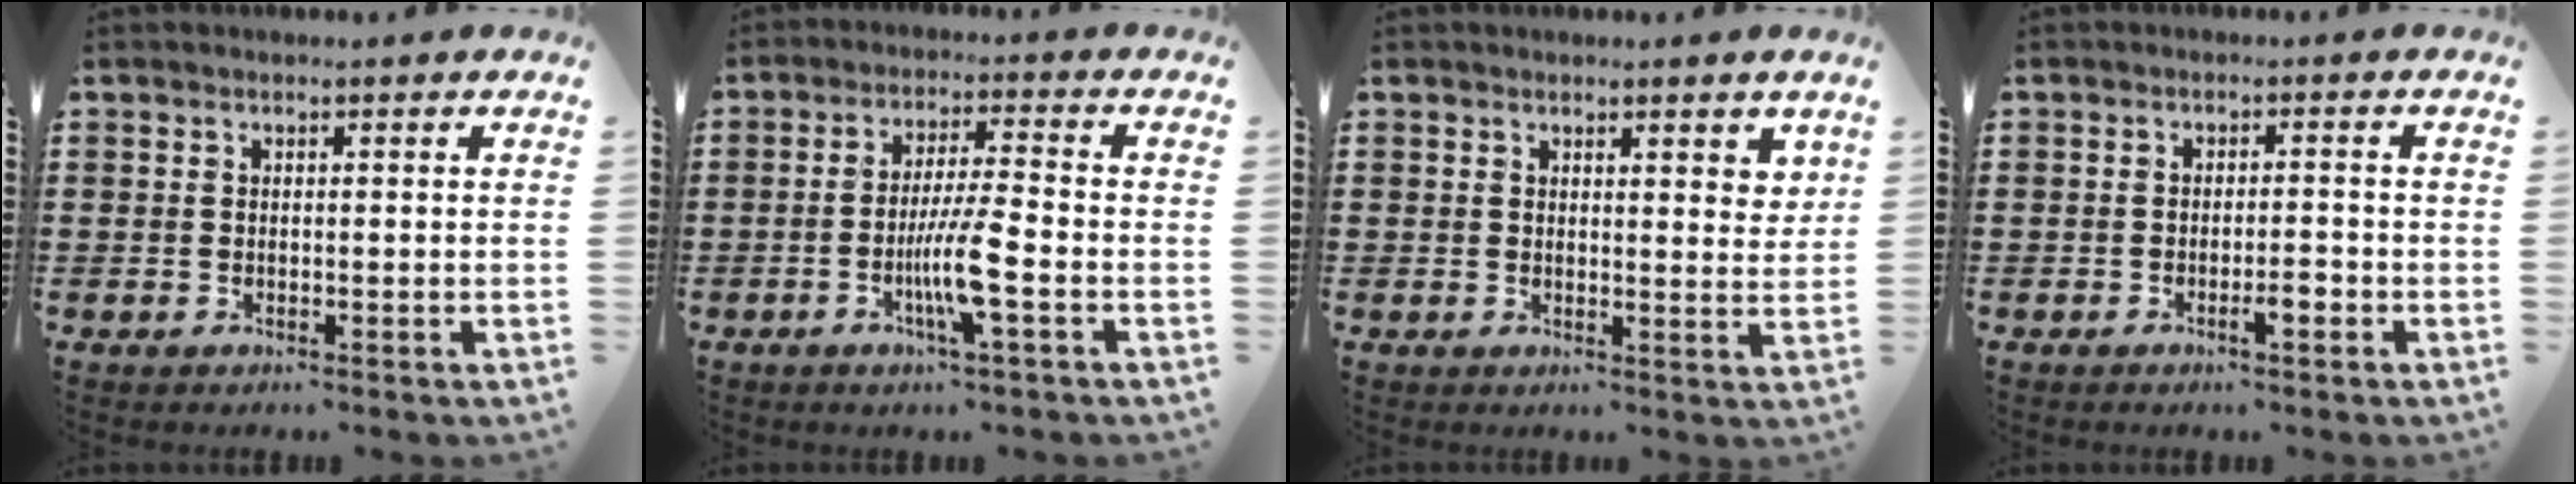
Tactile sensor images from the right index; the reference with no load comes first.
{"total": 7.6, "force": [-2.6, 0.4, 7.1], "torque": [-0.137, -0.013, -0.051]}
{"total": 2.2, "force": [1.8, 0.7, 1.0], "torque": [-0.016, 0.003, 0.031]}
{"total": 2.7, "force": [-1.4, 0.3, 2.3], "torque": [-0.039, -0.002, -0.023]}